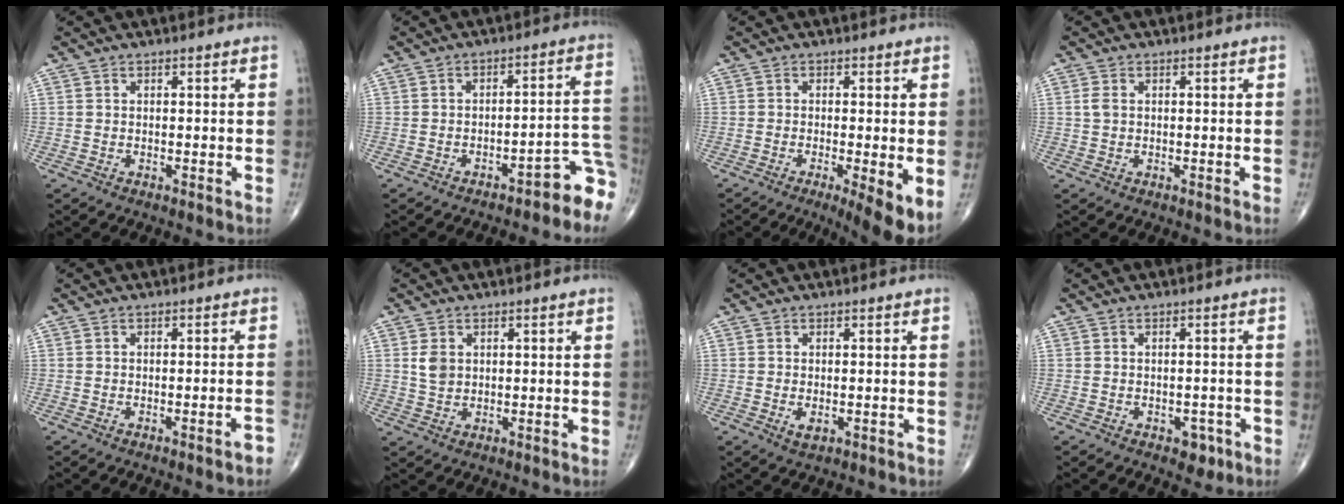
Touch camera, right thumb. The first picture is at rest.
{"total": 8.3, "force": [-6.1, 2.2, 5.2], "torque": [-0.023, 0.086, -0.082]}
{"total": 6.9, "force": [-2.2, 1.2, 6.4], "torque": [-0.100, -0.018, -0.038]}
{"total": 1.6, "force": [0.2, 1.1, 1.1], "torque": [-0.026, 0.002, 0.004]}
{"total": 2.0, "force": [-1.4, 0.1, 1.4], "torque": [-0.020, 0.006, -0.019]}
{"total": 3.3, "force": [0.8, 2.5, 2.0], "torque": [-0.028, -0.004, 0.020]}
{"total": 2.1, "force": [-0.5, 1.2, 1.6], "torque": [-0.028, -0.003, -0.007]}
{"total": 3.1, "force": [-1.6, 2.0, 1.8], "torque": [-0.006, 0.007, -0.017]}